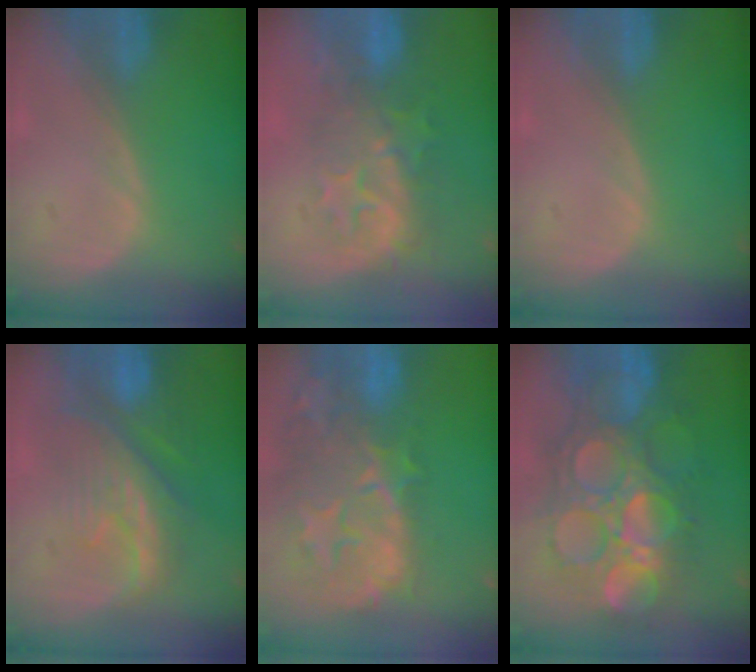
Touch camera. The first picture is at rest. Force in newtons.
{"total": 8.3, "press": 8.2, "slide": 1.8}
{"total": 0.0}
{"total": 9.8, "press": 9.0, "slide": 4.1}
{"total": 14.5, "press": 11.8, "slide": 8.5}
{"total": 13.6, "press": 13.5, "slide": 1.5}